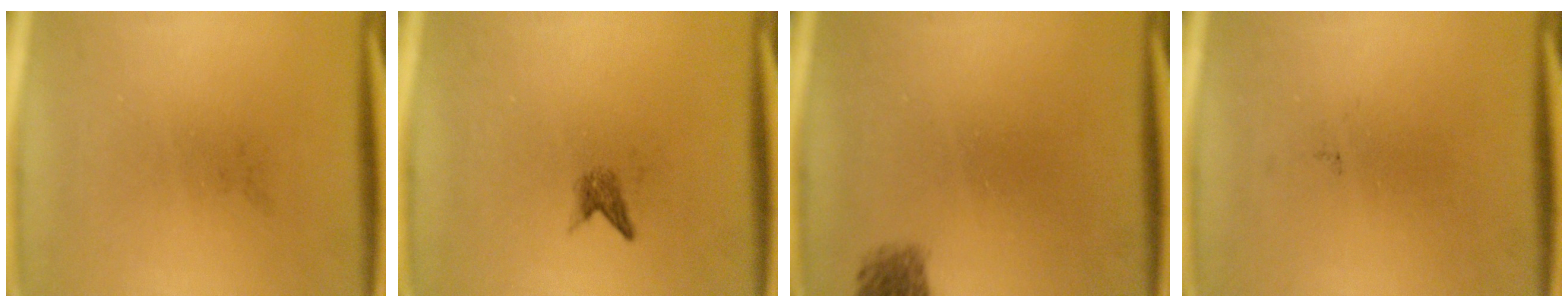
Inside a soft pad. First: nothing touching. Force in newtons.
{"total": 1.3}
{"total": 1.8}
{"total": 0.0}